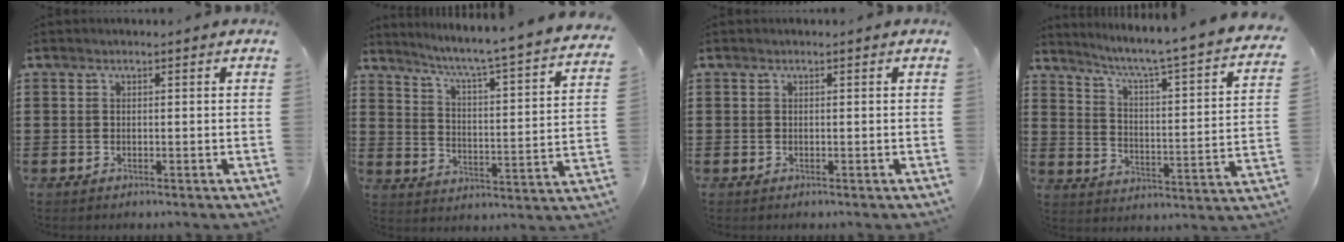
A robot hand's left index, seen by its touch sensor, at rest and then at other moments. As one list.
[{"total": 4.5, "force": [3.7, -1.2, 2.3], "torque": [-0.064, -0.048, 0.045]}, {"total": 0.0}, {"total": 4.4, "force": [3.3, -0.8, 2.7], "torque": [-0.071, -0.045, 0.039]}]